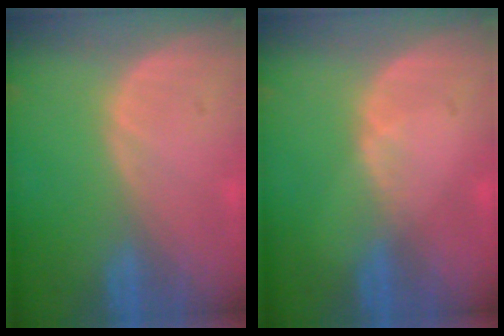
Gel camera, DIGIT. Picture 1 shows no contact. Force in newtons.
{"total": 0.8, "press": 0.8, "slide": 0.1}